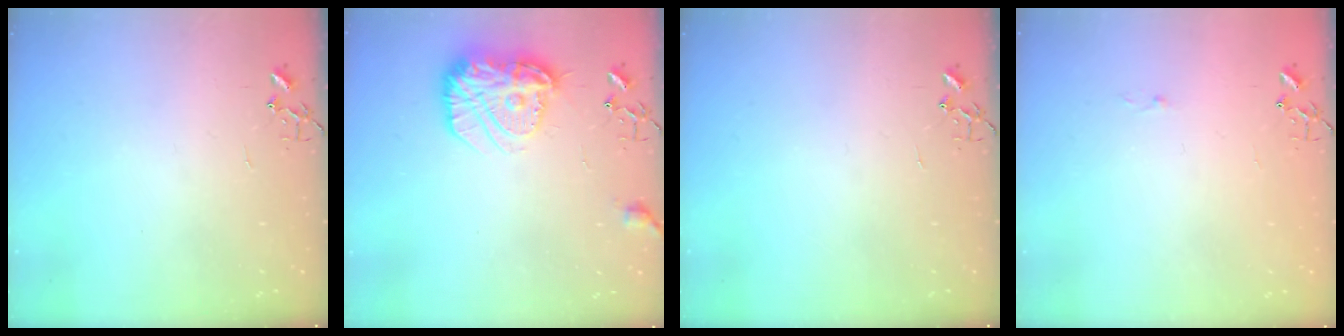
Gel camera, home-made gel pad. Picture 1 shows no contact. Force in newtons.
{"total": 16.1, "press": 16.0, "slide": 1.5}
{"total": 0.0}
{"total": 2.6, "press": 2.6, "slide": 0.4}